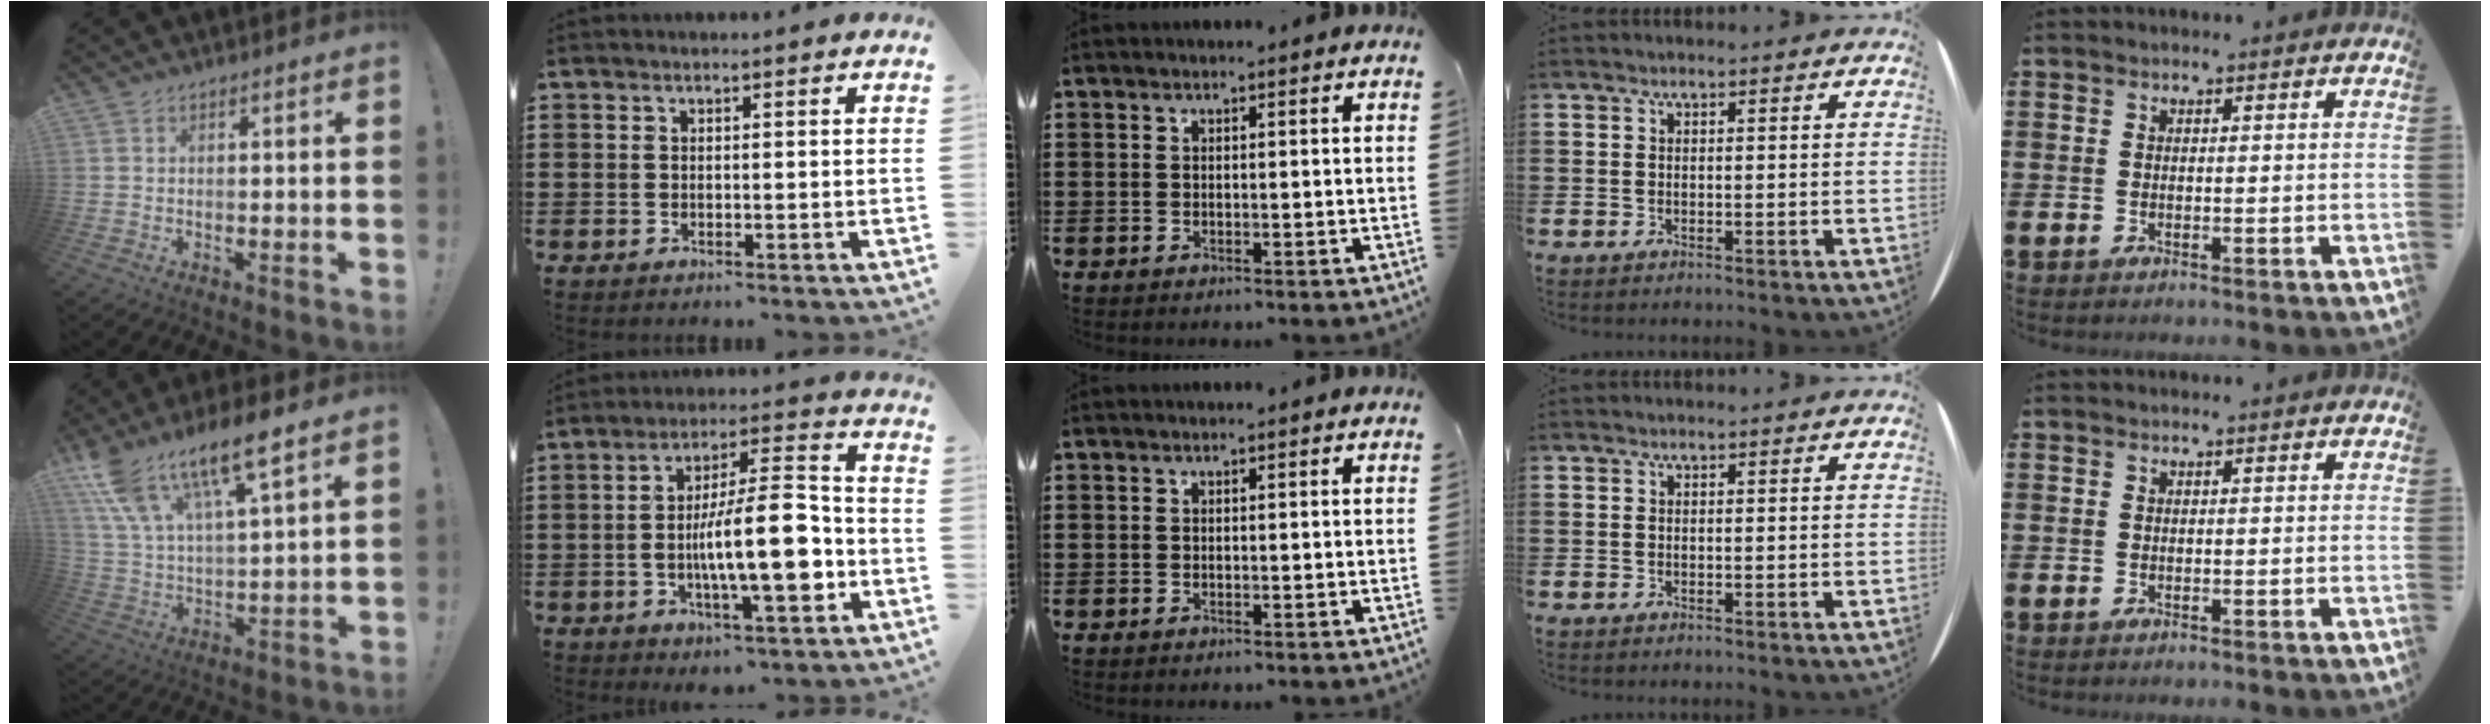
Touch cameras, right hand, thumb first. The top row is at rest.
{"thumb": {"total": 15.2, "force": [11.7, 3.3, 9.0], "torque": [-0.171, -0.080, 0.201]}, "index": {"total": 14.9, "force": [-3.8, 4.9, 13.6], "torque": [-0.216, -0.003, -0.065]}}